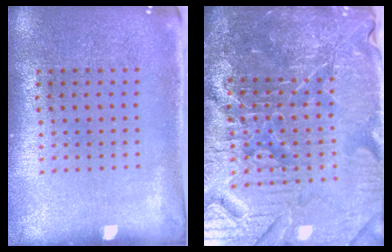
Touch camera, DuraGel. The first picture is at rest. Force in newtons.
{"total": 6.6, "press": 5.9, "slide": 3.0}